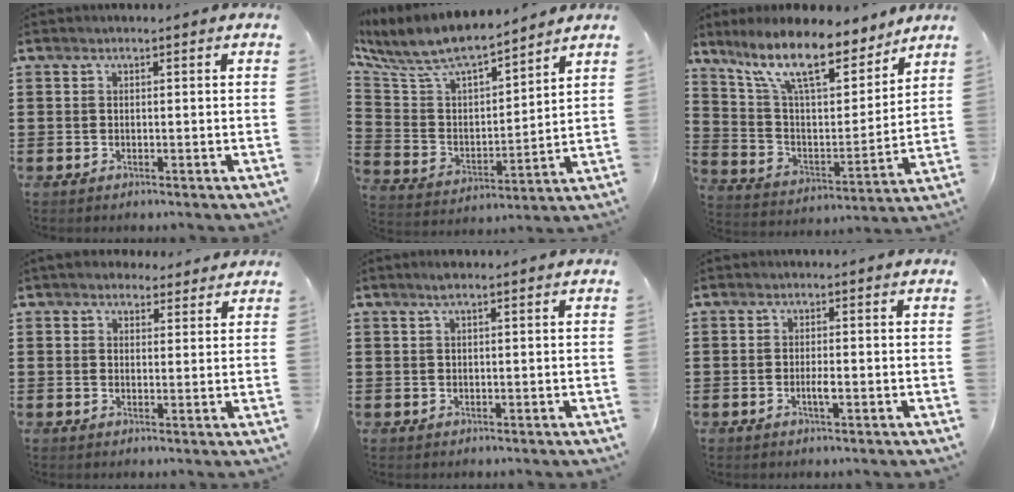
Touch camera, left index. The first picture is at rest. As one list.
[{"total": 8.7, "force": [7.6, 2.1, 3.8], "torque": [-0.109, -0.052, 0.130]}, {"total": 13.6, "force": [10.2, 3.5, 8.3], "torque": [-0.185, -0.046, 0.177]}, {"total": 3.3, "force": [2.8, 1.5, 0.6], "torque": [-0.021, -0.002, 0.054]}, {"total": 1.6, "force": [1.0, 0.2, 1.3], "torque": [-0.027, 0.003, 0.017]}, {"total": 1.9, "force": [-0.5, 0.3, 1.8], "torque": [-0.033, 0.000, -0.009]}]